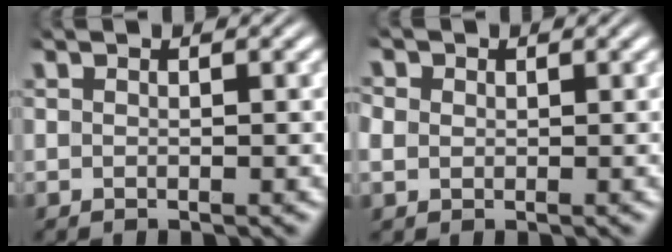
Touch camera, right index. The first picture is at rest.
{"total": 2.5, "force": [0.4, 2.4, 0.7], "torque": [-0.024, -0.007, 0.008]}